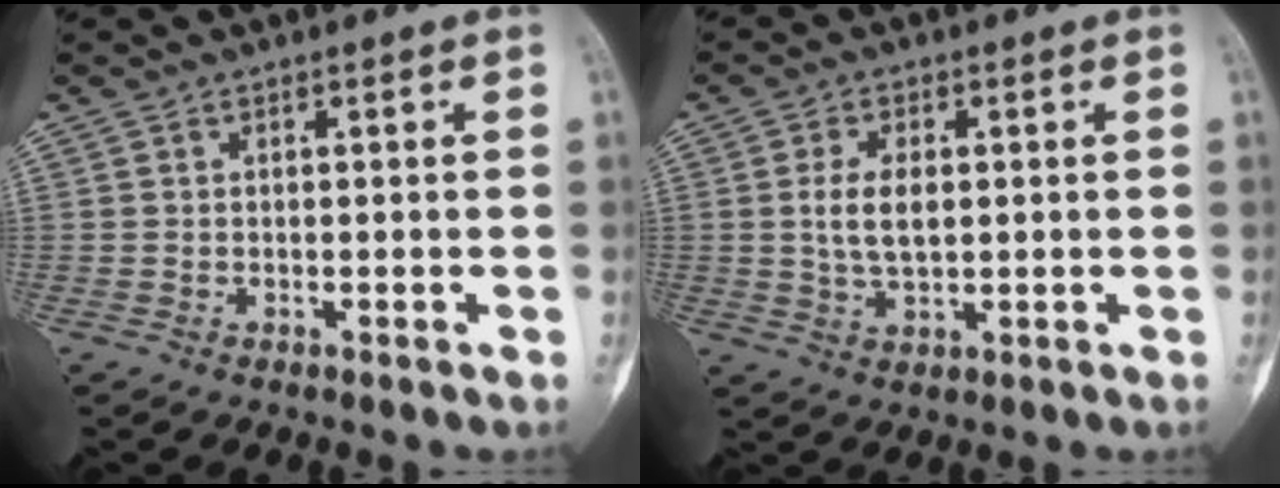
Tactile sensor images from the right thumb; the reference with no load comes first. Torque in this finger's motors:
{"motor_torque": [0.88, 1.16, 0.46, -0.42, 0.26]}